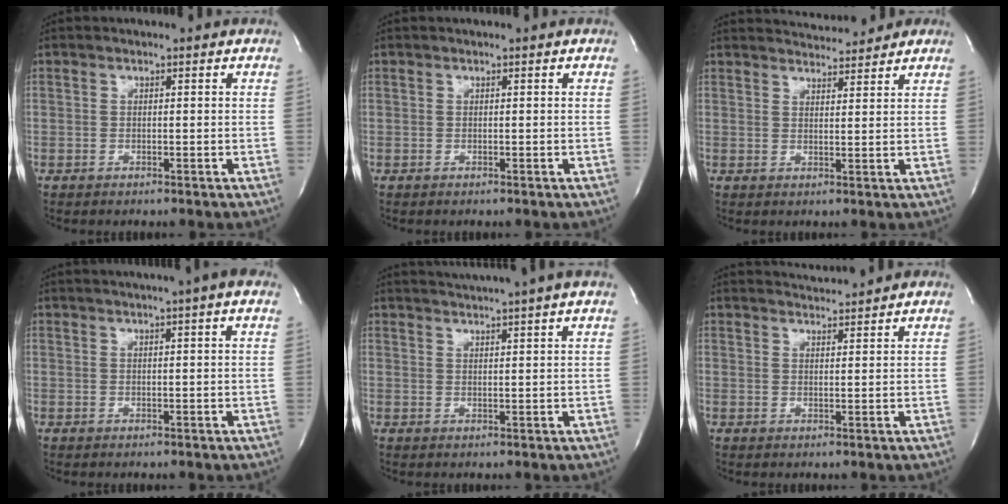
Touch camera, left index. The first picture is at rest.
{"total": 0.0}
{"total": 6.6, "force": [6.4, 0.7, 1.5], "torque": [-0.028, 0.008, 0.085]}
{"total": 6.0, "force": [4.4, -0.7, 4.0], "torque": [-0.062, 0.021, 0.053]}
{"total": 7.4, "force": [6.6, -1.8, 2.9], "torque": [-0.043, 0.007, 0.085]}
{"total": 4.6, "force": [4.5, -0.7, 0.6], "torque": [-0.016, 0.006, 0.066]}